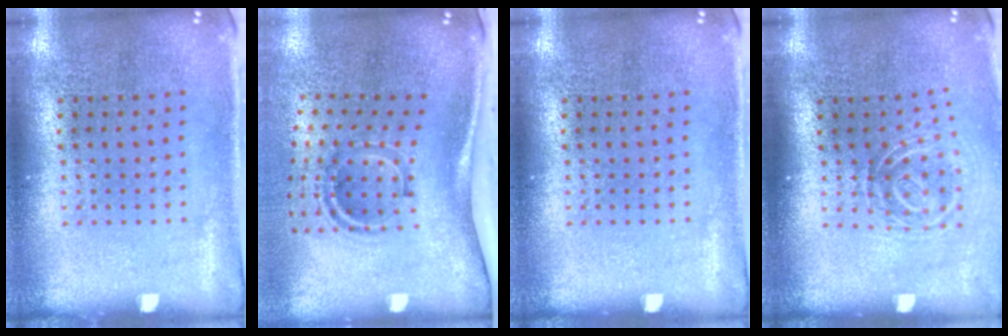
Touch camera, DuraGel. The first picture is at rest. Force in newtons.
{"total": 1.9, "press": 1.2, "slide": 1.5}
{"total": 0.0}
{"total": 1.8, "press": 1.2, "slide": 1.4}